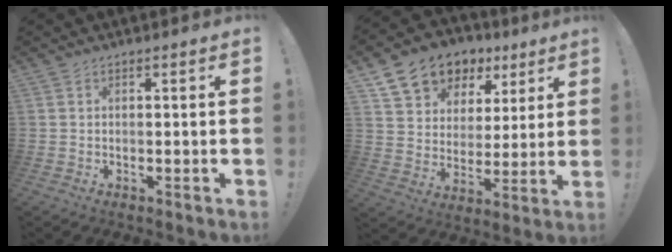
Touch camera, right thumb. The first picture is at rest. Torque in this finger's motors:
{"motor_torque": [-0.55, 1.11, 0.21, 0.07, 0.34]}